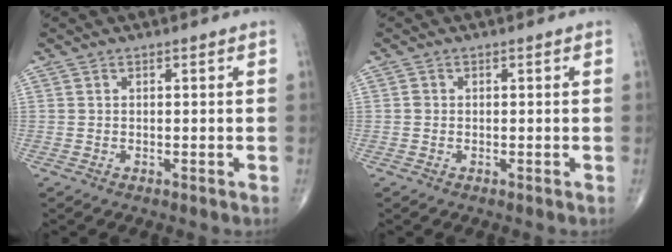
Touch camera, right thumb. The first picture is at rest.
{"total": 0.7, "force": [-0.1, 0.6, 0.3], "torque": [-0.002, 0.002, -0.003]}